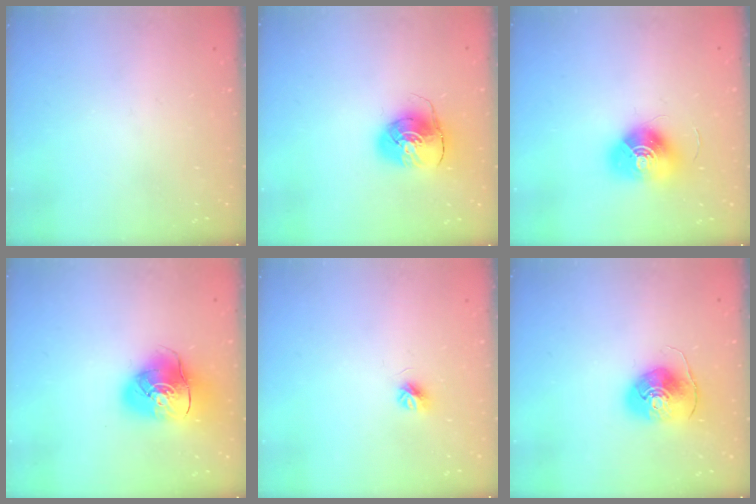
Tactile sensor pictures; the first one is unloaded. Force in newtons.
{"total": 8.0, "press": 8.0, "slide": 1.1}
{"total": 13.1, "press": 13.1, "slide": 0.5}
{"total": 13.0, "press": 12.9, "slide": 2.0}
{"total": 4.8, "press": 4.7, "slide": 0.4}
{"total": 8.8, "press": 8.8, "slide": 0.8}